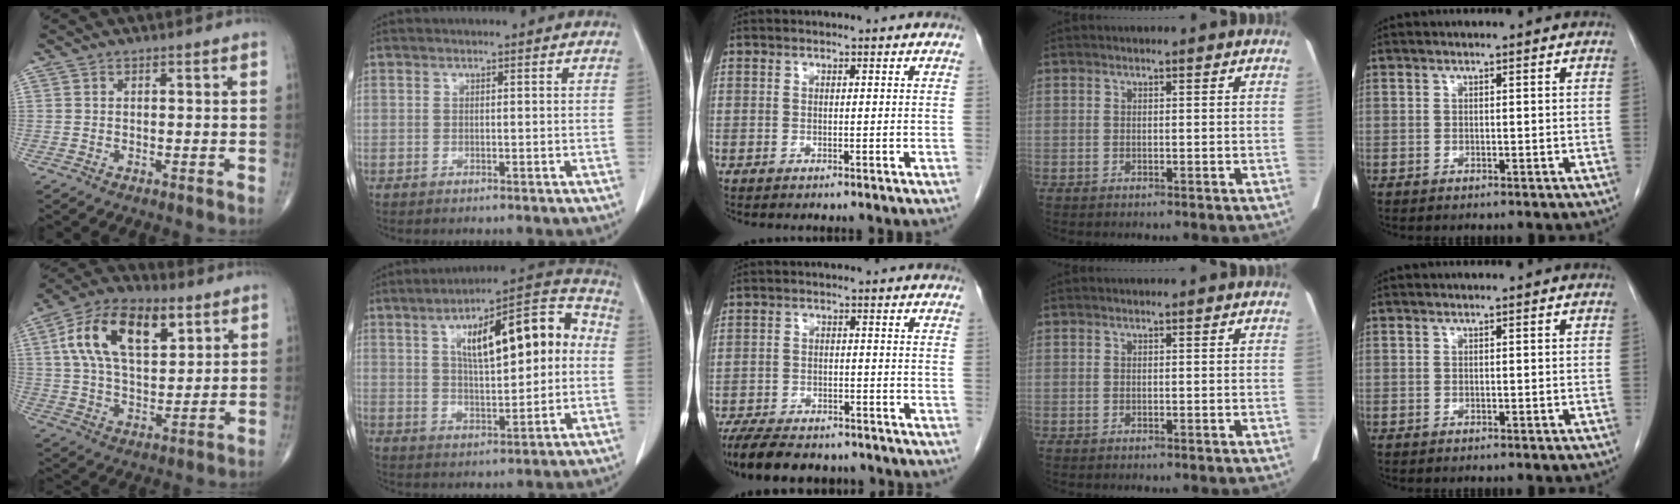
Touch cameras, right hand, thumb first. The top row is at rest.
{"thumb": {"total": 18.2, "force": [6.8, 9.7, 13.8], "torque": [-0.229, -0.002, 0.118]}, "index": {"total": 16.9, "force": [2.9, 5.0, 15.8], "torque": [-0.233, 0.043, 0.046]}, "middle": {"total": 13.1, "force": [-10.9, 4.6, 5.7], "torque": [-0.114, -0.006, -0.157]}}